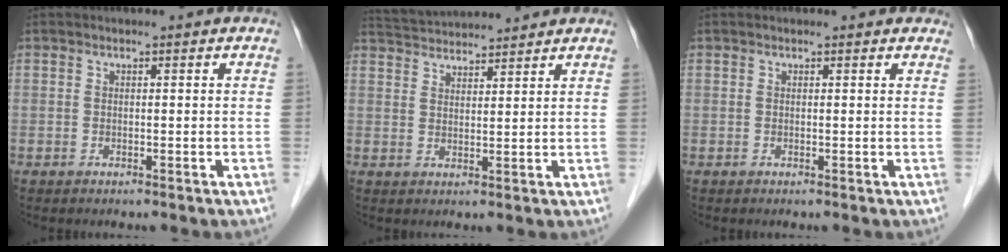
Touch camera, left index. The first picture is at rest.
{"total": 8.1, "force": [7.9, 0.2, 1.6], "torque": [-0.039, 0.035, 0.130]}
{"total": 2.3, "force": [2.1, 0.8, 0.6], "torque": [-0.009, 0.009, 0.012]}